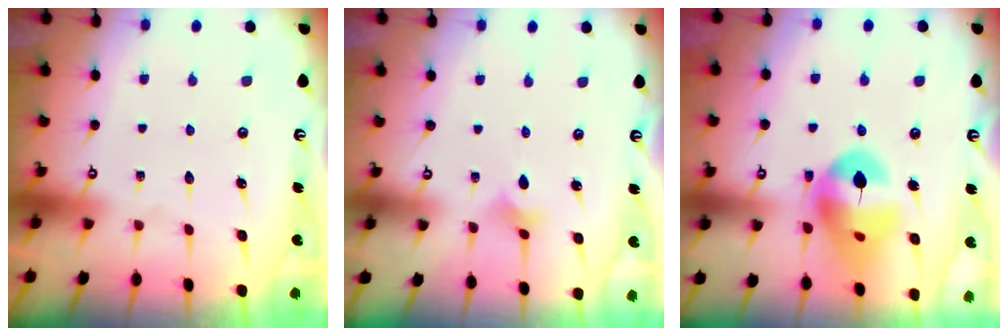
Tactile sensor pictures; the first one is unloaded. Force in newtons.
{"total": 2.3, "press": 2.2, "slide": 0.5}
{"total": 15.8, "press": 15.7, "slide": 1.8}